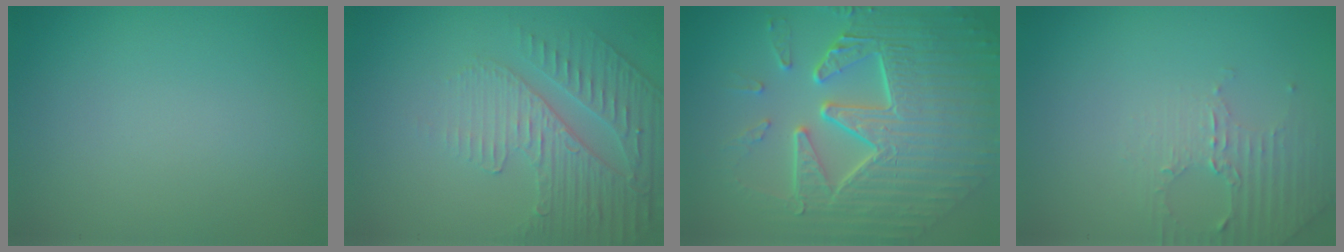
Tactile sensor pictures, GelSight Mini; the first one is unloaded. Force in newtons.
{"total": 5.0, "press": 3.4, "slide": 3.7}
{"total": 9.7, "press": 6.6, "slide": 7.1}
{"total": 2.6, "press": 2.5, "slide": 0.7}